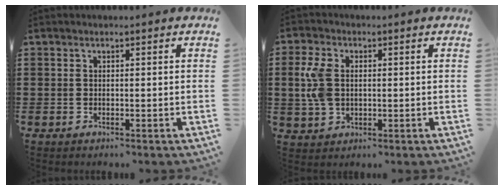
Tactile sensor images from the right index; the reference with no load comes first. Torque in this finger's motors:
{"motor_torque": [0.26, 0.11, 0.20, 0.14]}